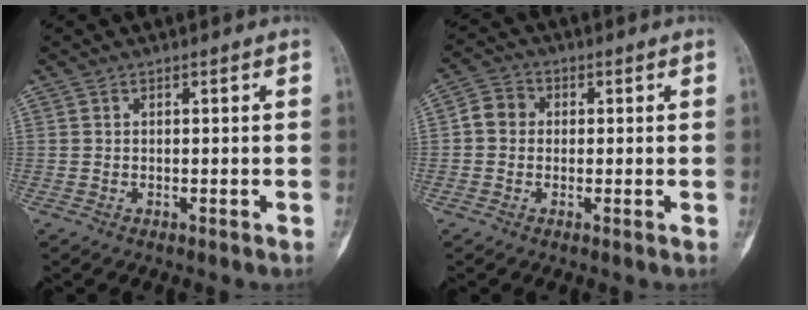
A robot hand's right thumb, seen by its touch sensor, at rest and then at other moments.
{"total": 4.2, "force": [0.0, 3.7, 2.0], "torque": [-0.022, 0.011, -0.011]}